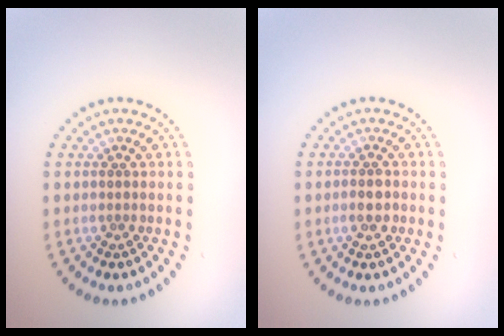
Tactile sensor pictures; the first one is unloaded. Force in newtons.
{"total": 1.5, "press": 1.5, "slide": 0.2}